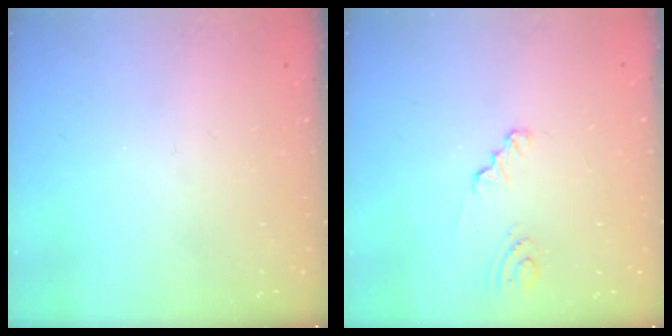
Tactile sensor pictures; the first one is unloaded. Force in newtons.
{"total": 2.2, "press": 2.2, "slide": 0.3}